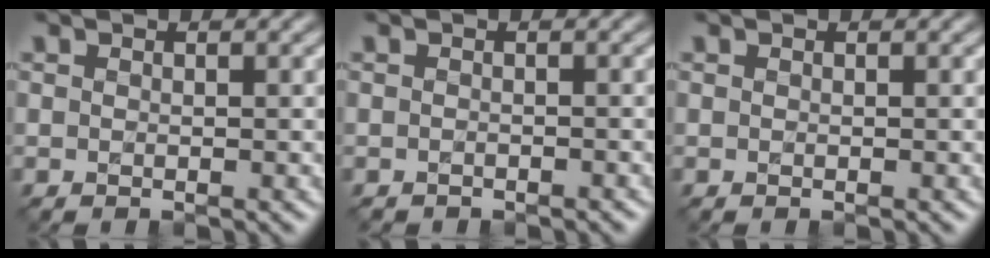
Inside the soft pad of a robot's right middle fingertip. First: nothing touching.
{"total": 0.6, "force": [-0.5, 0.2, 0.0], "torque": [0.001, -0.002, -0.008]}
{"total": 0.0}